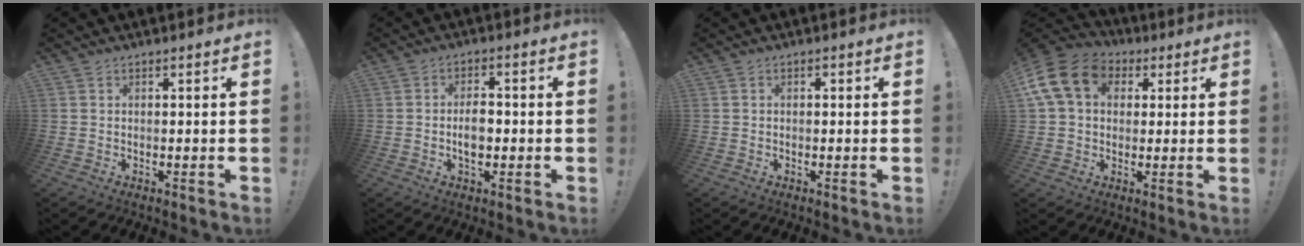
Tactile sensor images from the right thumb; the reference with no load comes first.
{"total": 5.4, "force": [-1.1, 3.2, 4.2], "torque": [-0.061, 0.002, -0.024]}
{"total": 0.6, "force": [-0.5, 0.4, 0.1], "torque": [-0.002, 0.002, -0.009]}
{"total": 15.2, "force": [4.7, 11.6, 8.6], "torque": [-0.150, -0.003, 0.093]}